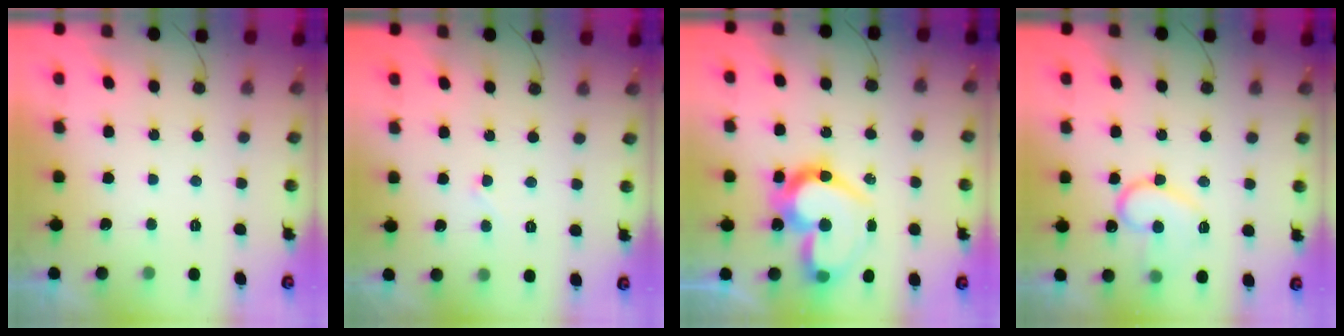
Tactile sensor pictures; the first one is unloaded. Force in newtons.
{"total": 2.8, "press": 2.8, "slide": 0.2}
{"total": 19.6, "press": 19.6, "slide": 1.2}
{"total": 14.1, "press": 14.0, "slide": 1.3}